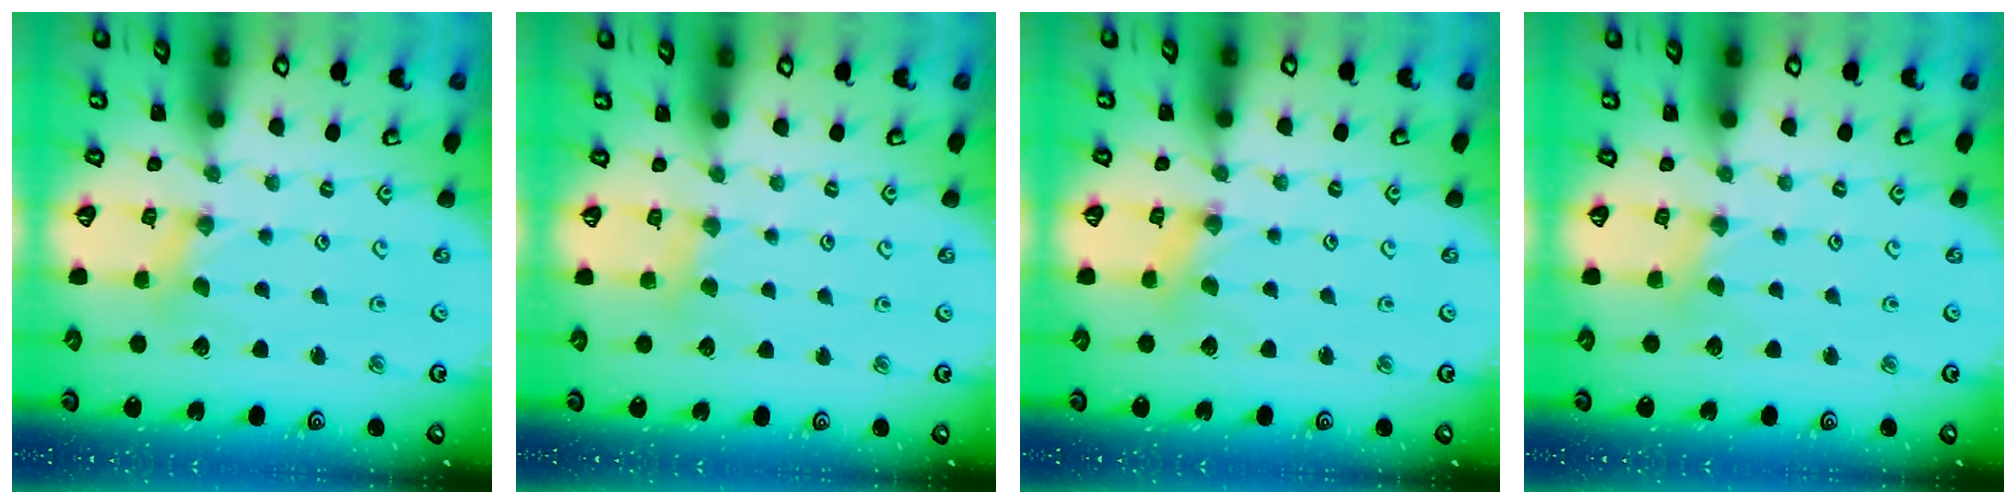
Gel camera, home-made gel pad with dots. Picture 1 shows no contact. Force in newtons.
{"total": 3.0, "press": 3.0, "slide": 0.5}
{"total": 0.8, "press": 0.8, "slide": 0.2}
{"total": 2.0, "press": 2.0, "slide": 0.4}